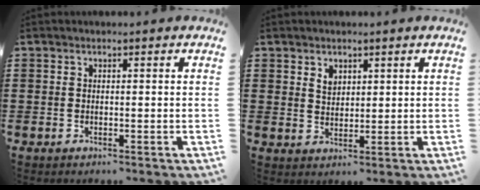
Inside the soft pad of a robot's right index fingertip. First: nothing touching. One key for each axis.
{"total": 2.2, "fx": 1.5, "fy": 1.4, "fz": 0.8, "tx": -0.021, "ty": 0.005, "tz": 0.028}